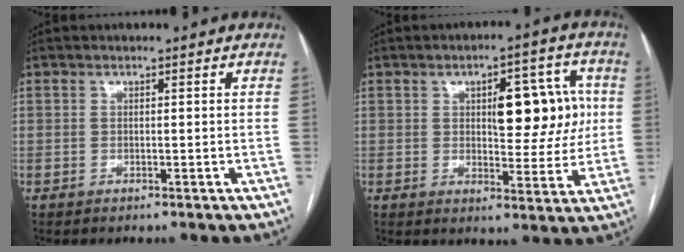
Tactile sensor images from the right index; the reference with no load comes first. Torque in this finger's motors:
{"motor_torque": [0.89, 0.16, 0.37, 0.08]}